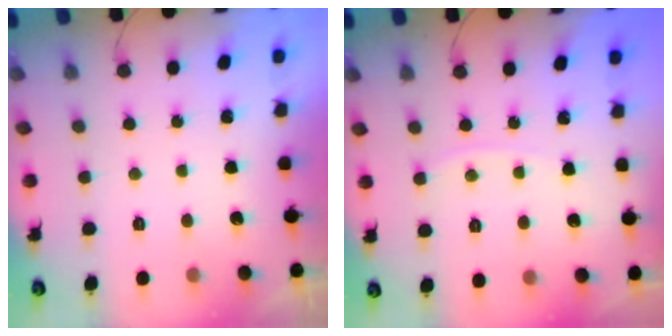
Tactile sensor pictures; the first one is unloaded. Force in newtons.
{"total": 4.0, "press": 4.0, "slide": 0.5}